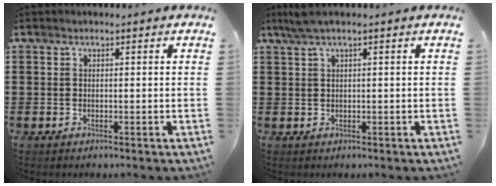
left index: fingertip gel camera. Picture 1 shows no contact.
{"total": 1.7, "force": [0.7, -0.1, 1.6], "torque": [-0.030, -0.001, 0.012]}